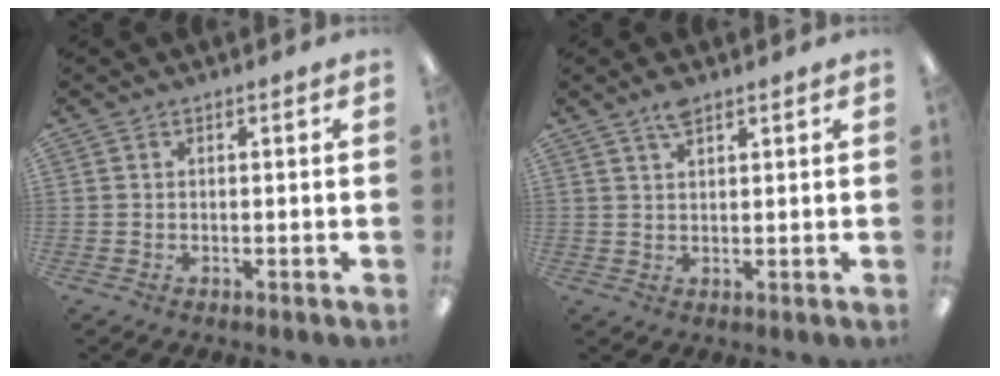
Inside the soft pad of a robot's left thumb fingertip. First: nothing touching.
{"total": 3.5, "force": [2.7, 1.0, 2.0], "torque": [-0.045, 0.001, 0.048]}